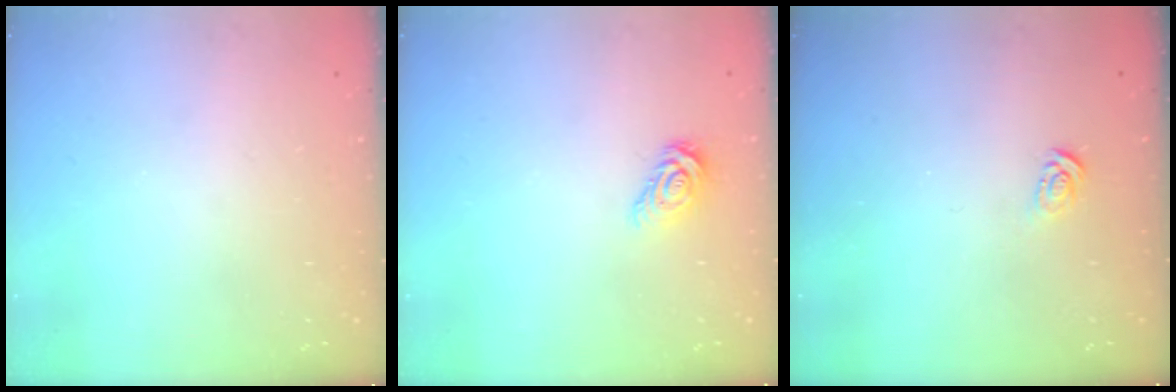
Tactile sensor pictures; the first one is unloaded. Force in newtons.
{"total": 5.1, "press": 5.1, "slide": 0.3}
{"total": 3.6, "press": 3.6, "slide": 0.3}